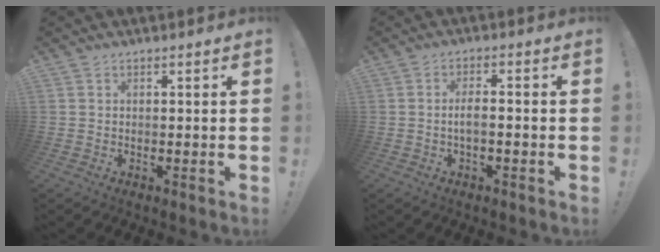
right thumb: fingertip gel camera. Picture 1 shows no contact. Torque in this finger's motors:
{"motor_torque": [-0.11, -0.04, 0.12, 0.23, 0.16]}